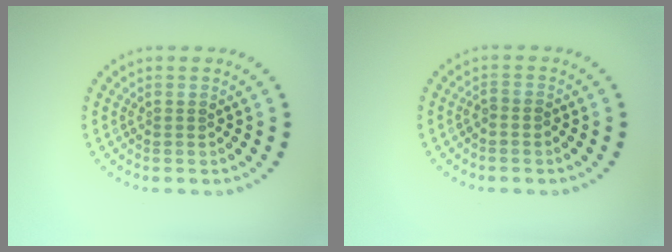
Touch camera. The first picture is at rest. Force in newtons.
{"total": 0.7, "press": 0.5, "slide": 0.5}